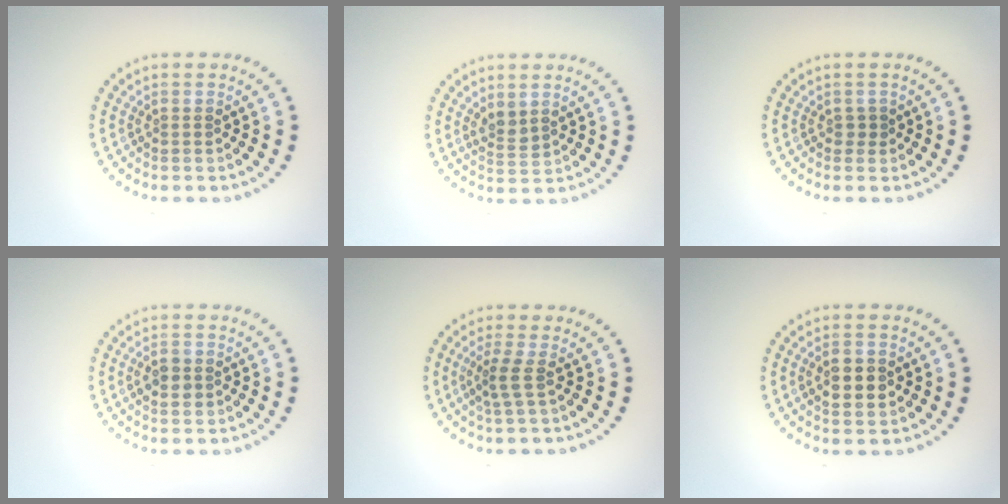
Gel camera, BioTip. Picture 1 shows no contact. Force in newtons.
{"total": 1.6, "press": 1.4, "slide": 0.9}
{"total": 0.6, "press": 0.6, "slide": 0.1}
{"total": 2.4, "press": 2.4, "slide": 0.2}
{"total": 2.0, "press": 1.2, "slide": 1.5}
{"total": 2.7, "press": 2.7, "slide": 0.1}